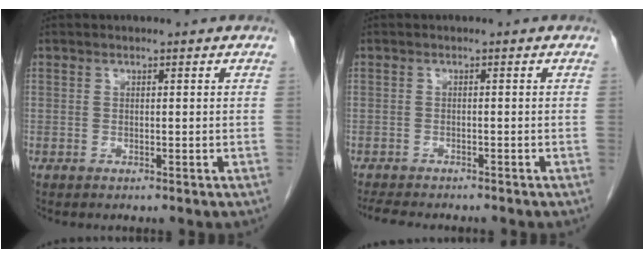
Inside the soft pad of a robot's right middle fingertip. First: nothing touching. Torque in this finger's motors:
{"motor_torque": [0.14, -0.09, 0.01, 0.01]}